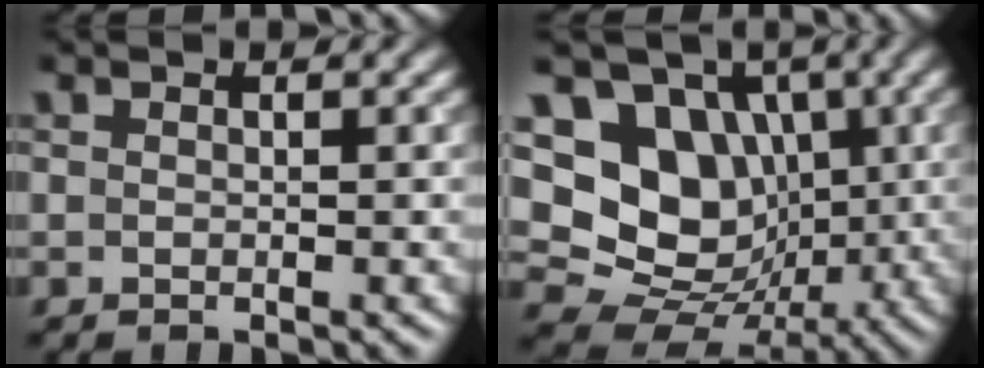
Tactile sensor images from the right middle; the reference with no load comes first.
{"total": 13.3, "force": [2.3, 11.3, 6.7], "torque": [-0.135, 0.039, 0.017]}